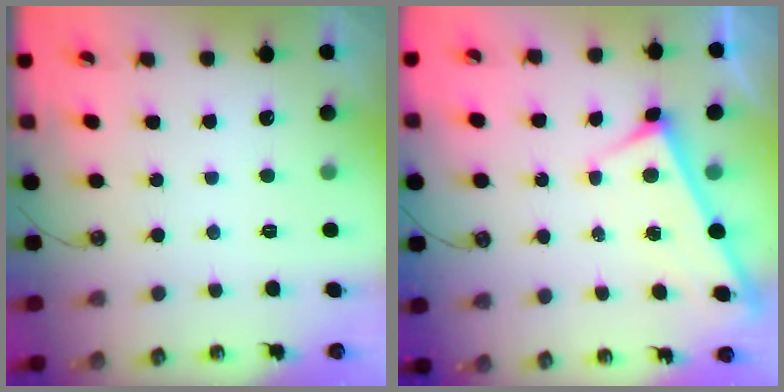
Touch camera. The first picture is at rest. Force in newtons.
{"total": 3.2, "press": 3.2, "slide": 0.2}